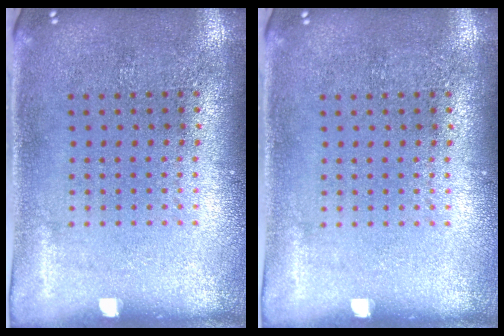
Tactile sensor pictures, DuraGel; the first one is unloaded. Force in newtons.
{"total": 0.0}